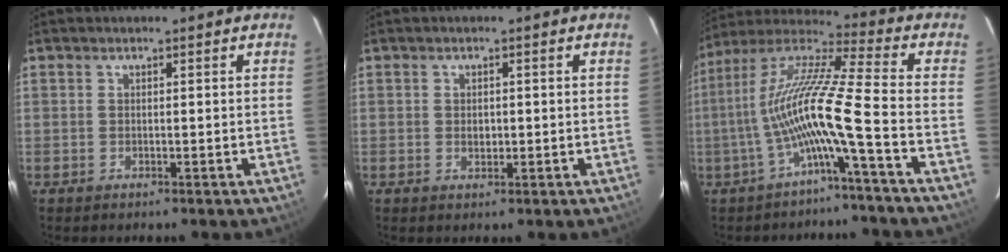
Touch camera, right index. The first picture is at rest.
{"total": 1.7, "force": [-0.1, 1.3, 1.1], "torque": [-0.018, 0.001, -0.001]}
{"total": 13.2, "force": [-4.6, -1.2, 12.3], "torque": [-0.228, 0.003, -0.092]}